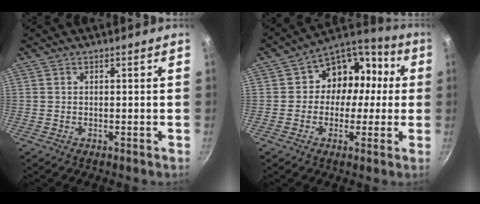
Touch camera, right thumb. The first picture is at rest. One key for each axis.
{"total": 12.7, "fx": 0.3, "fy": 10.8, "fz": 6.7, "tx": -0.044, "ty": 0.039, "tz": -0.012}